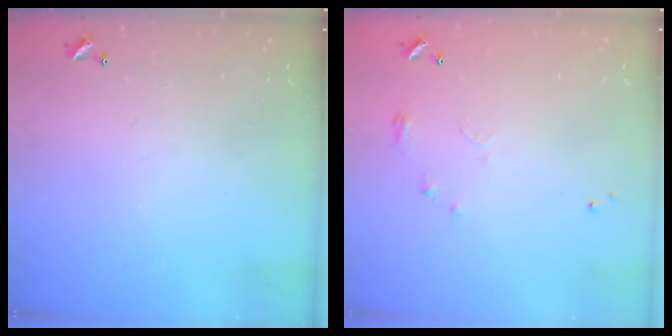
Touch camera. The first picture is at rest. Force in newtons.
{"total": 6.3, "press": 6.3, "slide": 0.9}